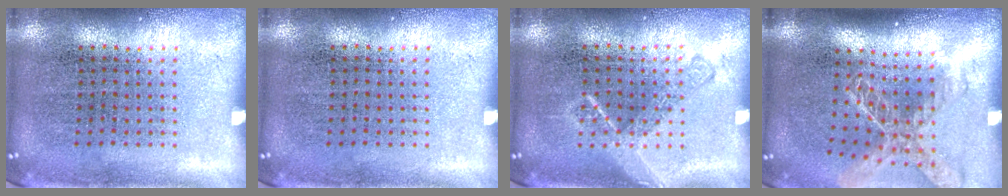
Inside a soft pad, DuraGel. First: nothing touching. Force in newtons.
{"total": 0.0}
{"total": 2.3, "press": 2.3, "slide": 0.4}
{"total": 2.0, "press": 1.5, "slide": 1.3}